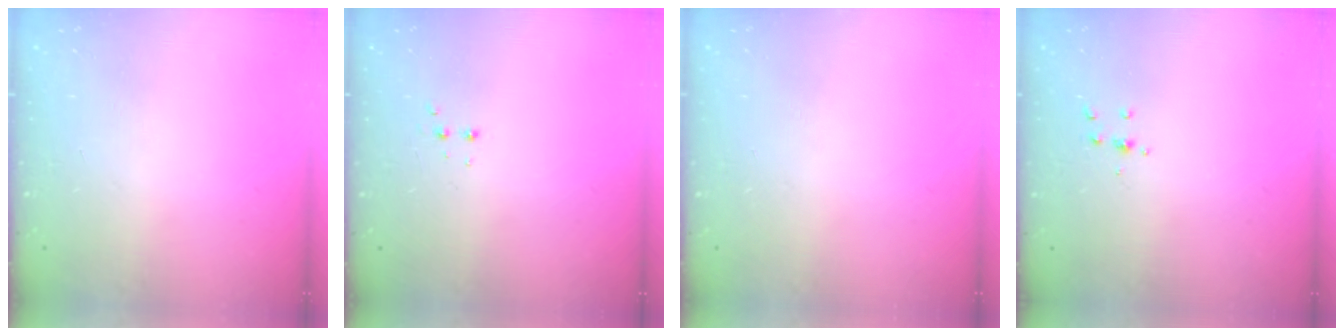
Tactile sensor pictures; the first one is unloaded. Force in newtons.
{"total": 2.9, "press": 2.7, "slide": 1.0}
{"total": 0.0}
{"total": 3.3, "press": 3.3, "slide": 0.4}